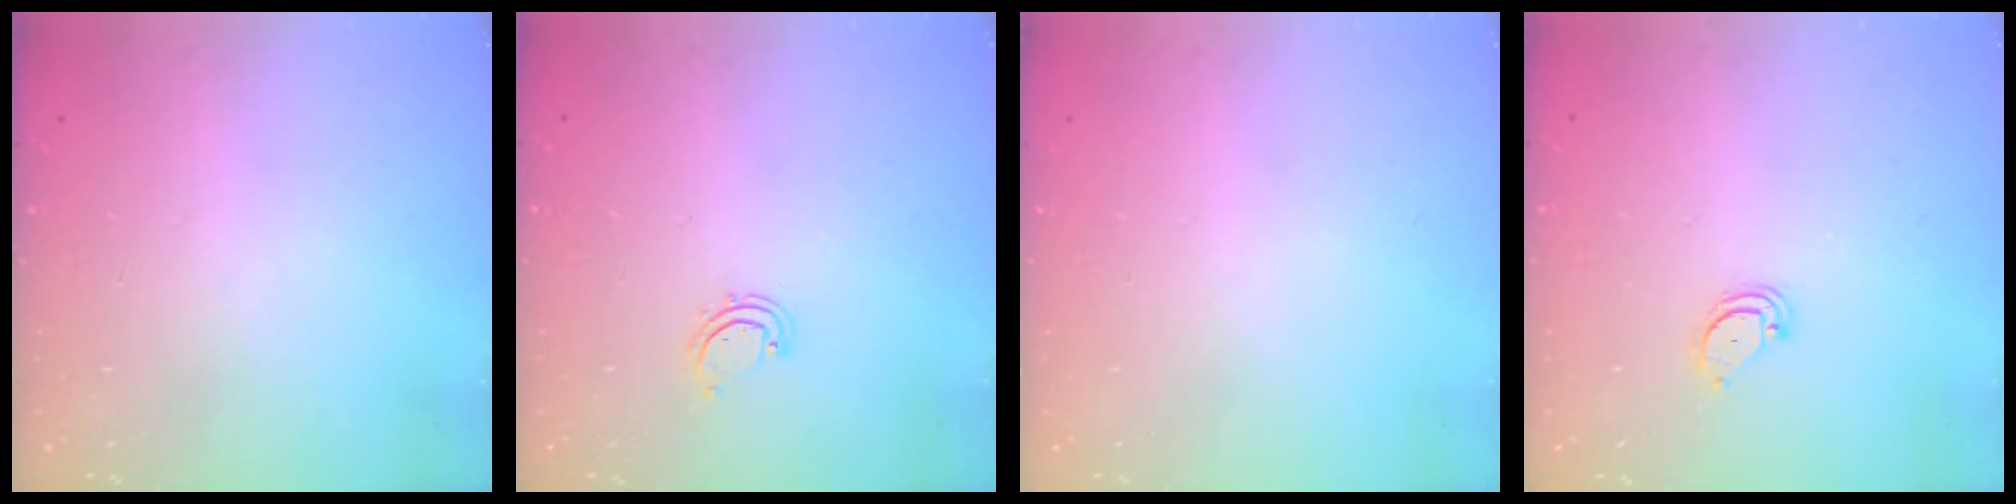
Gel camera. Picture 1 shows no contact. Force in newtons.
{"total": 2.9, "press": 2.9, "slide": 0.3}
{"total": 0.0}
{"total": 2.6, "press": 2.6, "slide": 0.2}